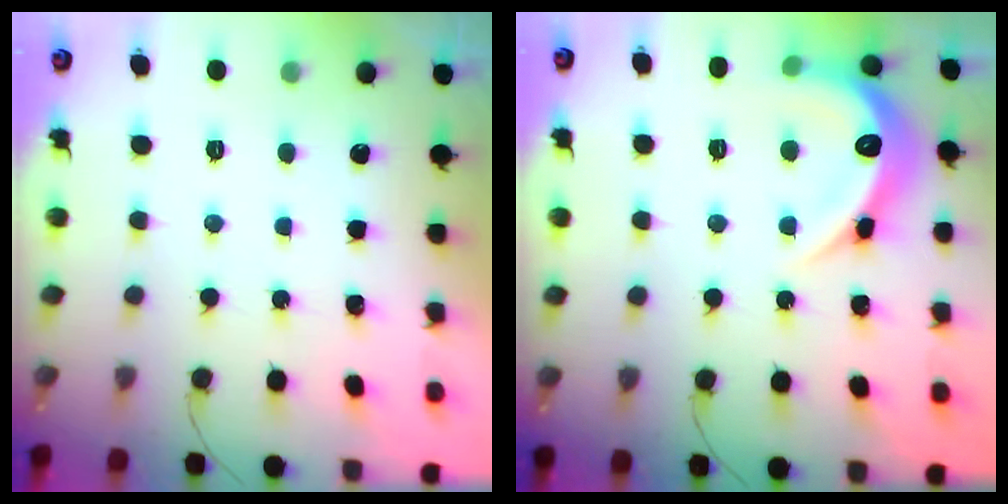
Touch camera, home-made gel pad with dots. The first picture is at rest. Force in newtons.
{"total": 14.4, "press": 14.4, "slide": 0.5}